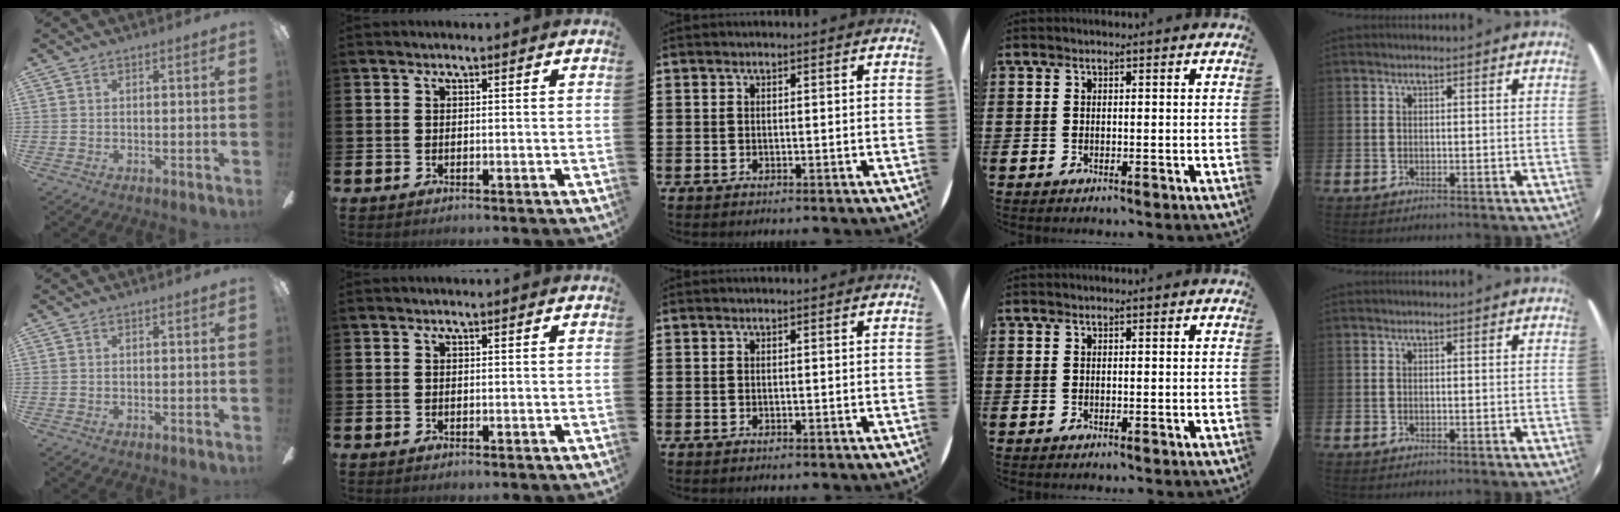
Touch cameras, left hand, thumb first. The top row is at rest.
{}